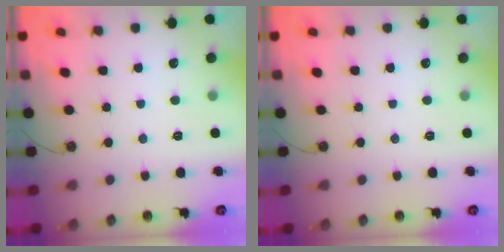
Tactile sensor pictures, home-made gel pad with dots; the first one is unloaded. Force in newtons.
{"total": 0.0}